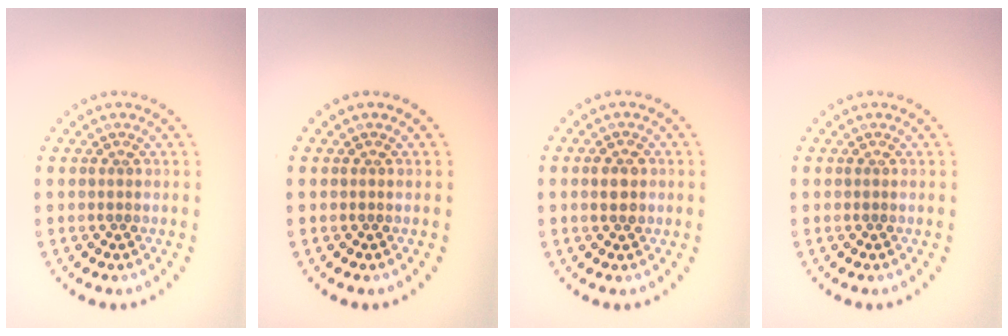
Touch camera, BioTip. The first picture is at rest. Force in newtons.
{"total": 0.0}
{"total": 2.3, "press": 2.3, "slide": 0.1}
{"total": 0.0}